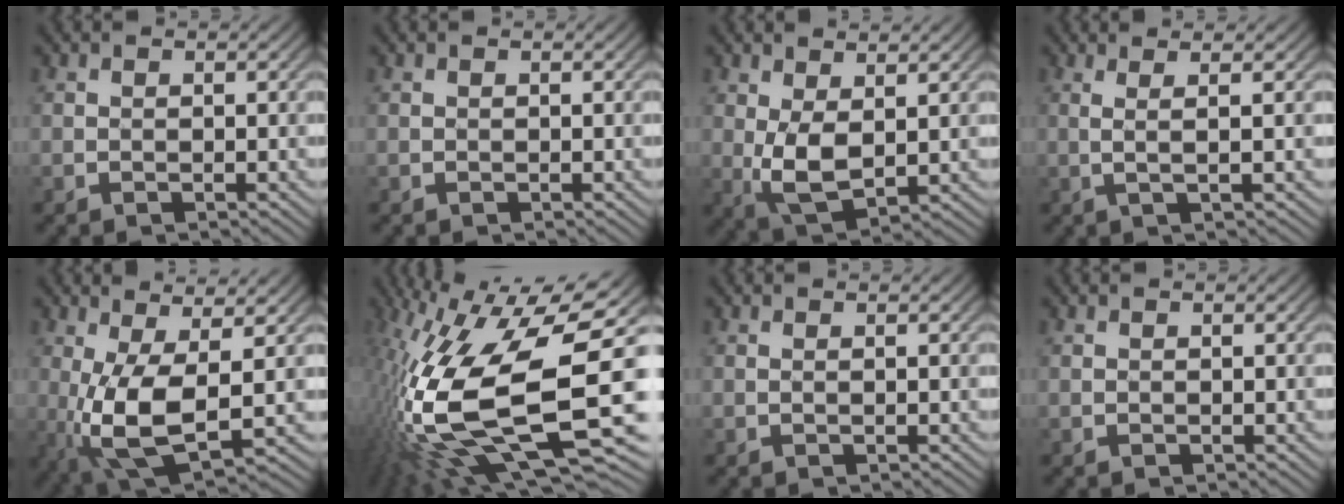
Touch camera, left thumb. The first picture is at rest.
{"total": 0.0}
{"total": 6.7, "force": [1.0, 3.9, 5.4], "torque": [-0.135, -0.002, 0.018]}
{"total": 2.0, "force": [0.6, -0.7, 1.8], "torque": [-0.026, 0.000, 0.011]}
{"total": 10.1, "force": [-0.9, 4.7, 8.9], "torque": [-0.192, -0.010, -0.024]}
{"total": 19.9, "force": [-3.7, 8.1, 17.8], "torque": [-0.386, -0.034, -0.066]}
{"total": 0.0}
{"total": 0.0}